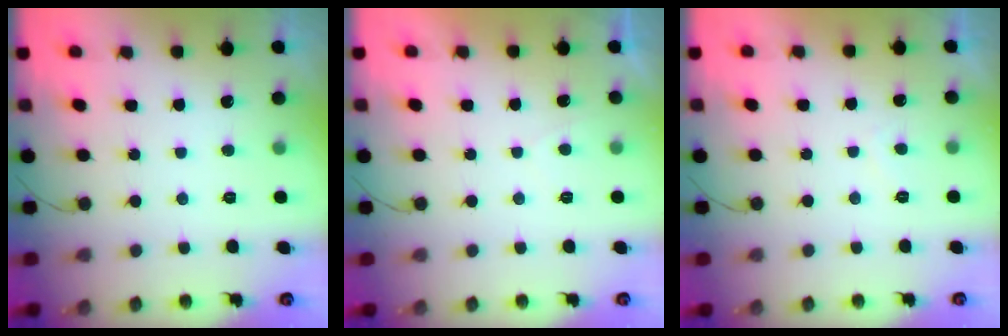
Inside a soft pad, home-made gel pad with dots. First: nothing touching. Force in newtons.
{"total": 0.9, "press": 0.7, "slide": 0.5}
{"total": 1.1, "press": 0.8, "slide": 0.7}